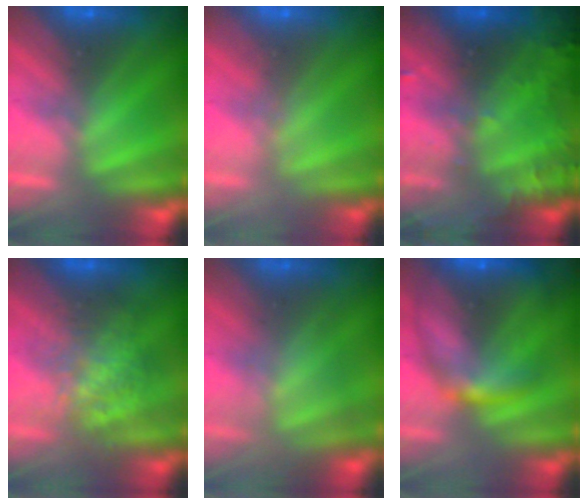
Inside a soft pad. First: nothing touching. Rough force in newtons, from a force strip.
{"total": 1.6}
{"total": 6.7}
{"total": 2.2}
{"total": 3.5}
{"total": 6.9}